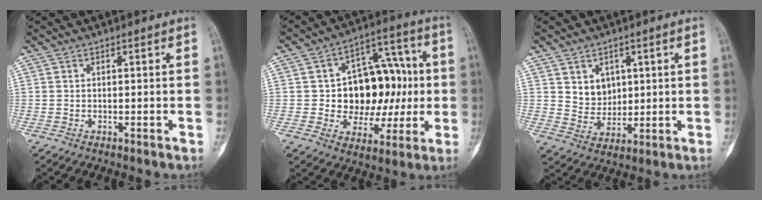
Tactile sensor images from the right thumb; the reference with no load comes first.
{"total": 17.8, "force": [0.2, 12.5, 12.7], "torque": [-0.122, 0.035, 0.014]}
{"total": 5.9, "force": [2.1, 4.9, 2.6], "torque": [-0.016, -0.017, 0.046]}